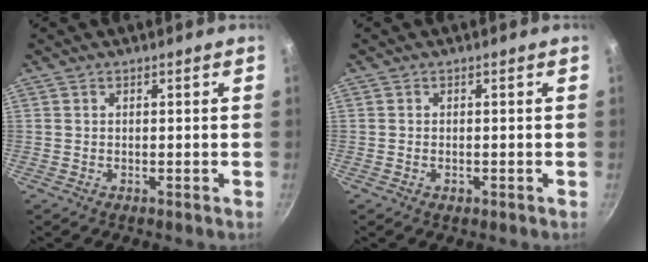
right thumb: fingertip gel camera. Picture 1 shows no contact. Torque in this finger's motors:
{"motor_torque": [-0.37, -0.07, -0.38, 0.02, 0.00]}